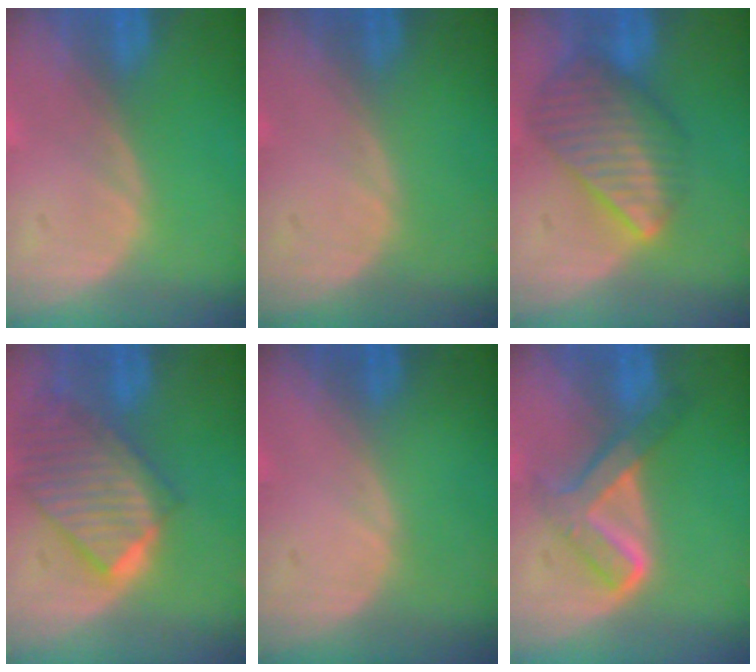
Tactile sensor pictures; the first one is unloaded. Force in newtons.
{"total": 0.0}
{"total": 8.7, "press": 7.6, "slide": 4.4}
{"total": 9.9, "press": 8.6, "slide": 4.8}
{"total": 0.0}
{"total": 5.8, "press": 5.8, "slide": 0.2}